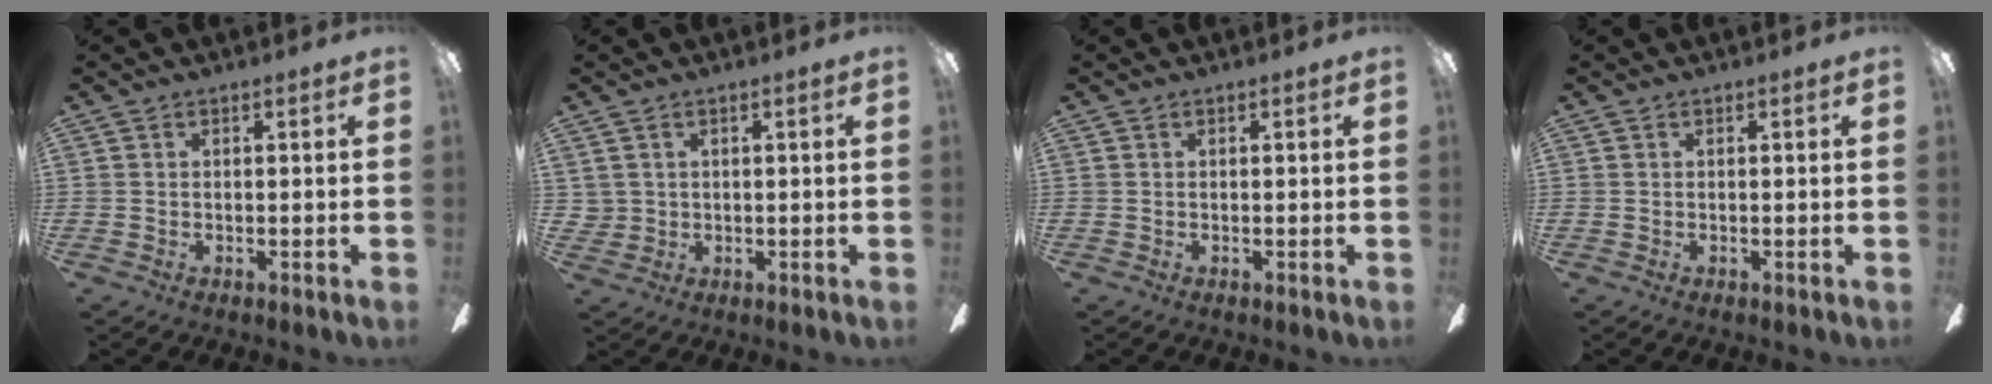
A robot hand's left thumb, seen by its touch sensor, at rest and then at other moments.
{"total": 2.4, "force": [1.1, 2.1, 0.2], "torque": [-0.010, 0.004, 0.022]}
{"total": 0.0}
{"total": 0.0}